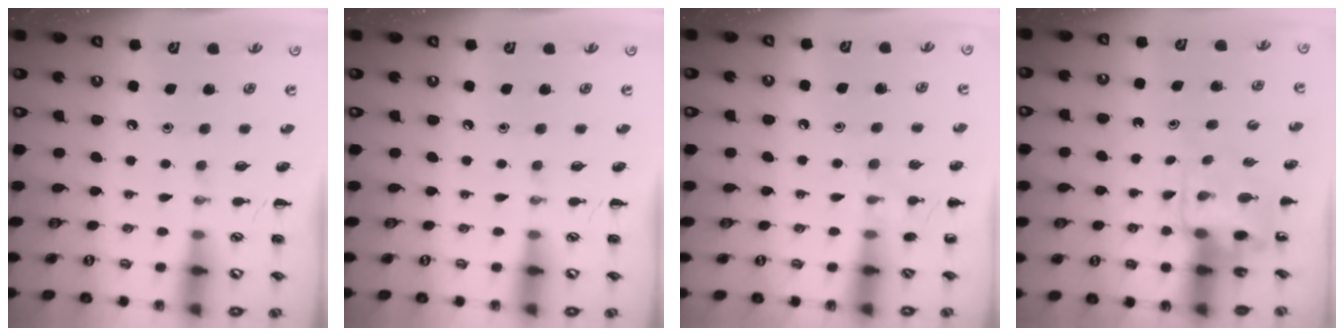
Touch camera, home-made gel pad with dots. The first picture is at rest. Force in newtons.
{"total": 0.0}
{"total": 6.5, "press": 6.2, "slide": 2.0}
{"total": 4.3, "press": 4.2, "slide": 1.0}